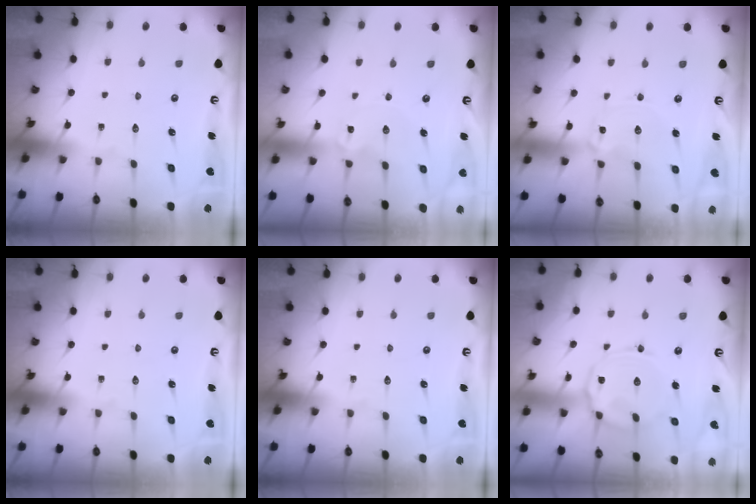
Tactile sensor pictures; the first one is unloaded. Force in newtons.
{"total": 0.7, "press": 0.7, "slide": 0.2}
{"total": 0.9, "press": 0.9, "slide": 0.1}
{"total": 0.0}
{"total": 0.0}
{"total": 7.0, "press": 7.0, "slide": 0.5}